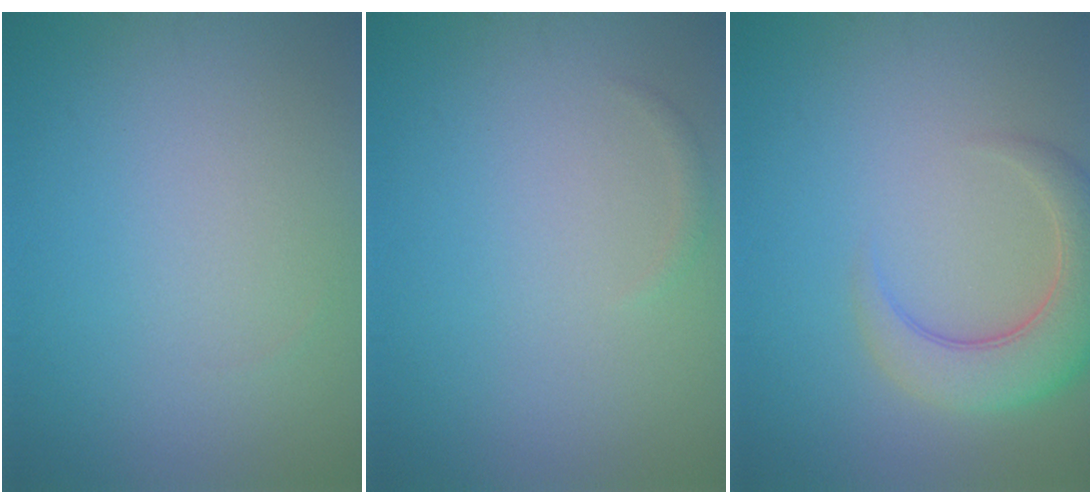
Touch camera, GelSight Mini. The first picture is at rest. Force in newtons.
{"total": 0.6, "press": 0.6, "slide": 0.0}
{"total": 5.4, "press": 5.4, "slide": 0.6}